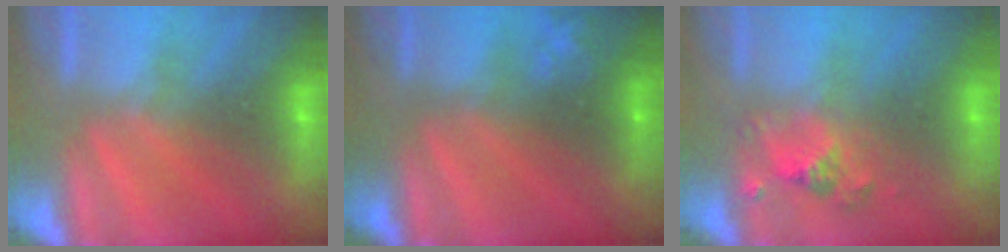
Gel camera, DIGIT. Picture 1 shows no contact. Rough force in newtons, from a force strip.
{"total": 2.3}
{"total": 2.4}